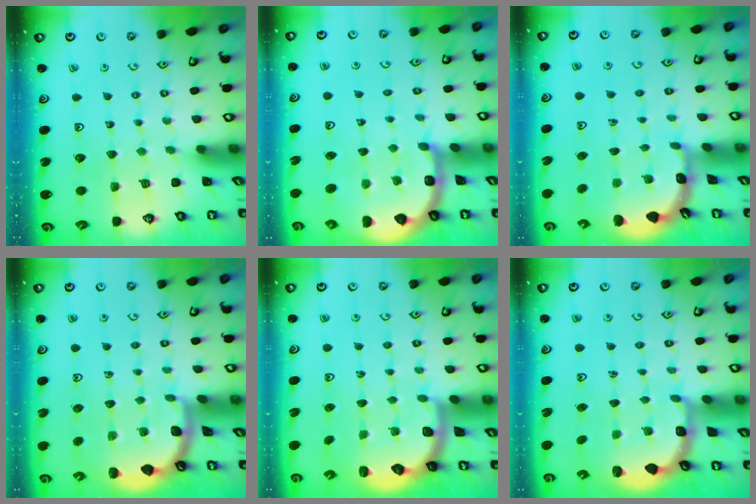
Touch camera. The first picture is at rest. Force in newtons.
{"total": 6.7, "press": 6.5, "slide": 1.7}
{"total": 2.2, "press": 2.2, "slide": 0.1}
{"total": 1.9, "press": 1.9, "slide": 0.0}
{"total": 2.6, "press": 2.3, "slide": 1.2}
{"total": 2.8, "press": 2.5, "slide": 1.4}